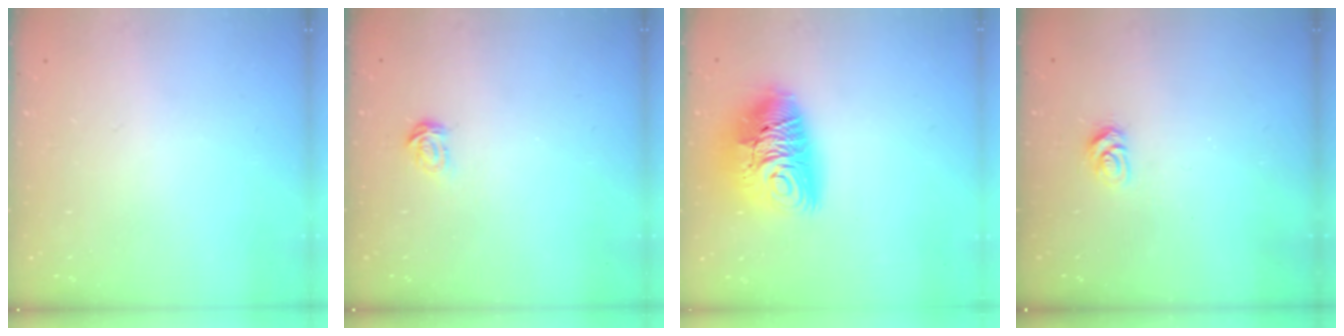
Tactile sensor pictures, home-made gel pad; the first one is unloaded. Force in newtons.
{"total": 1.6, "press": 1.6, "slide": 0.2}
{"total": 15.5, "press": 15.5, "slide": 1.6}
{"total": 4.4, "press": 4.3, "slide": 0.5}